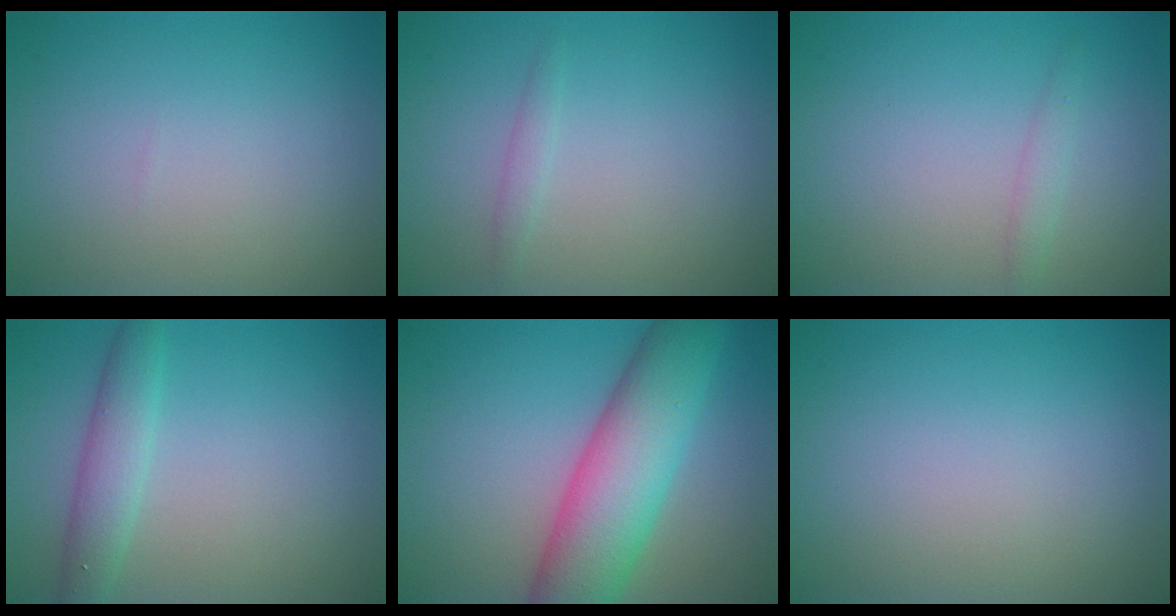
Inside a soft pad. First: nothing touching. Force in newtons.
{"total": 0.9, "press": 0.9, "slide": 0.0}
{"total": 1.0, "press": 1.0, "slide": 0.0}
{"total": 3.0, "press": 3.0, "slide": 0.1}
{"total": 9.4, "press": 9.4, "slide": 0.2}
{"total": 0.0}